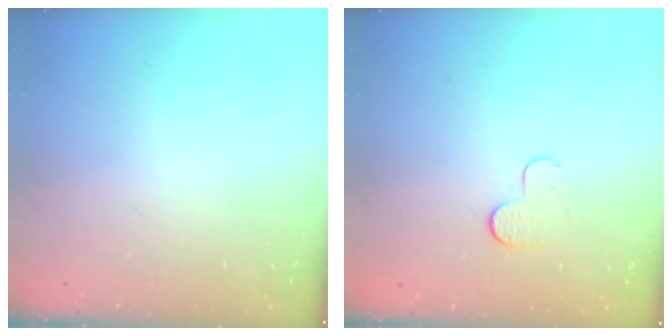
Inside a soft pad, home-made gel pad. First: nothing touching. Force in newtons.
{"total": 4.6, "press": 4.6, "slide": 0.4}